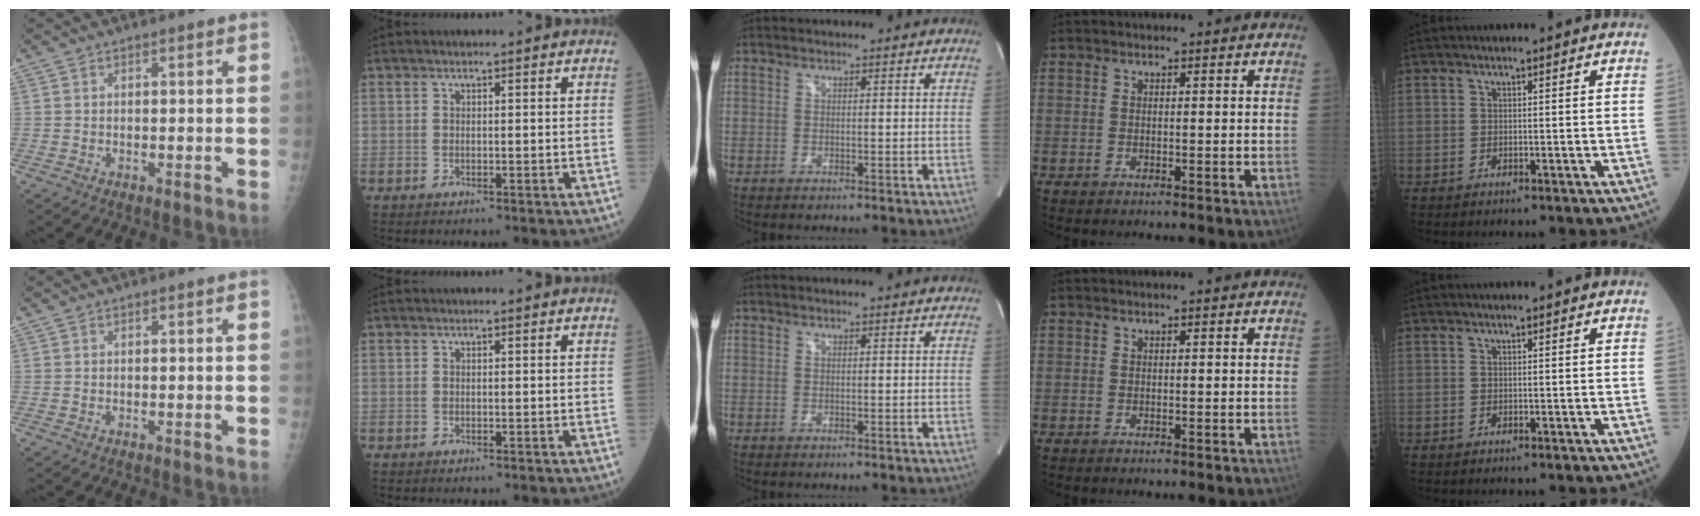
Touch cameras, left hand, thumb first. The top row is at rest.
{}